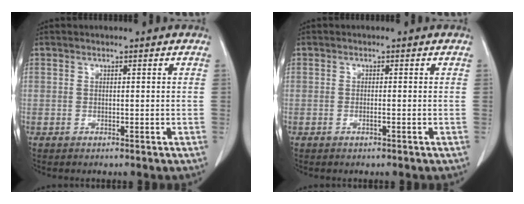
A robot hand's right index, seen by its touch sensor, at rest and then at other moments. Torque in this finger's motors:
{"motor_torque": [-0.04, -0.08, -0.07, -0.01]}